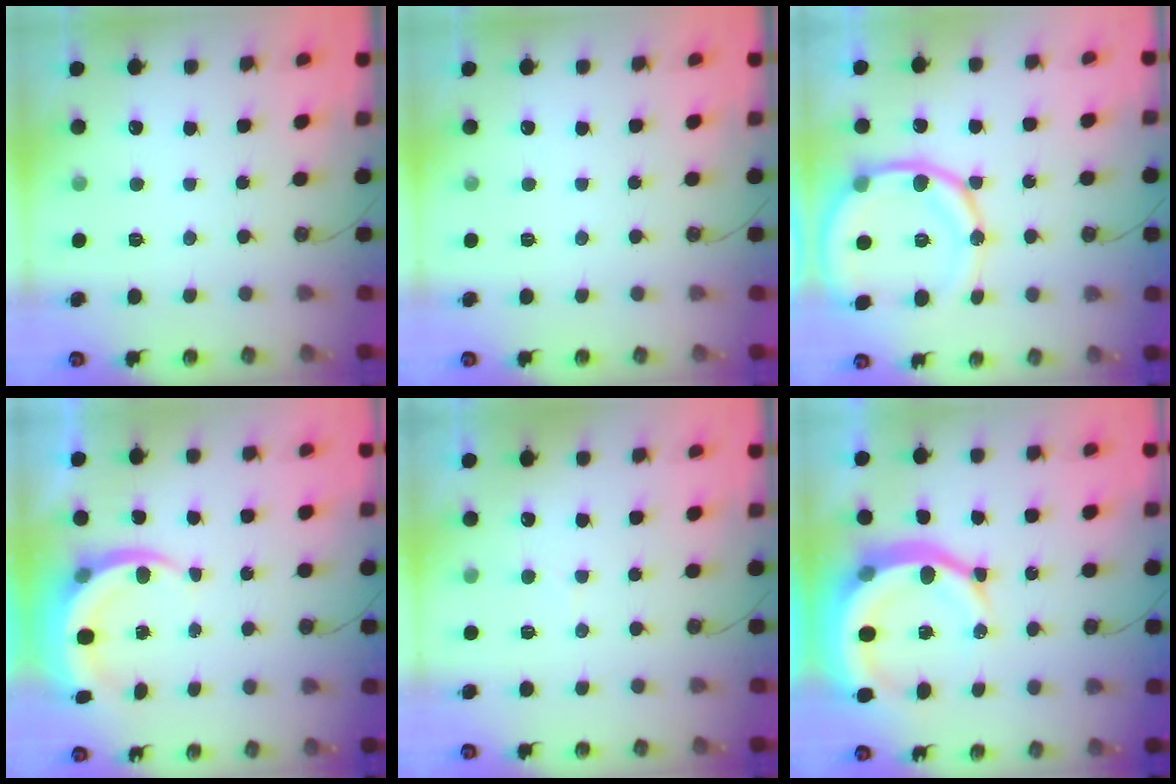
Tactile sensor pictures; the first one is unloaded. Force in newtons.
{"total": 0.0}
{"total": 16.6, "press": 16.3, "slide": 3.2}
{"total": 6.8, "press": 6.7, "slide": 0.7}
{"total": 3.8, "press": 3.8, "slide": 0.4}
{"total": 16.9, "press": 16.8, "slide": 1.8}